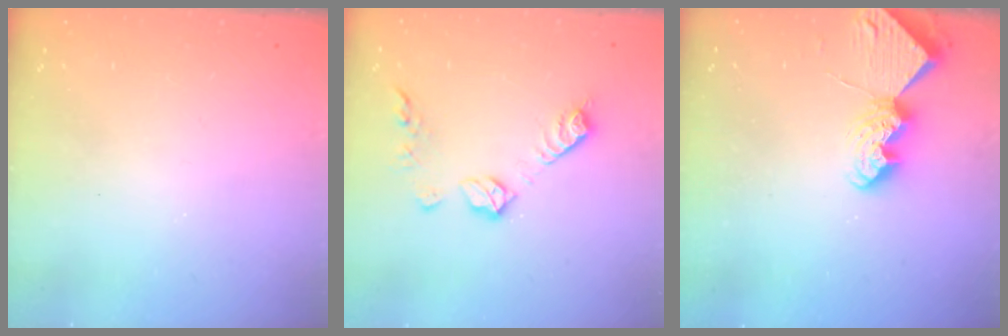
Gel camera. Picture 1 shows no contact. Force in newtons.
{"total": 10.2, "press": 10.2, "slide": 0.2}
{"total": 8.8, "press": 8.7, "slide": 0.8}